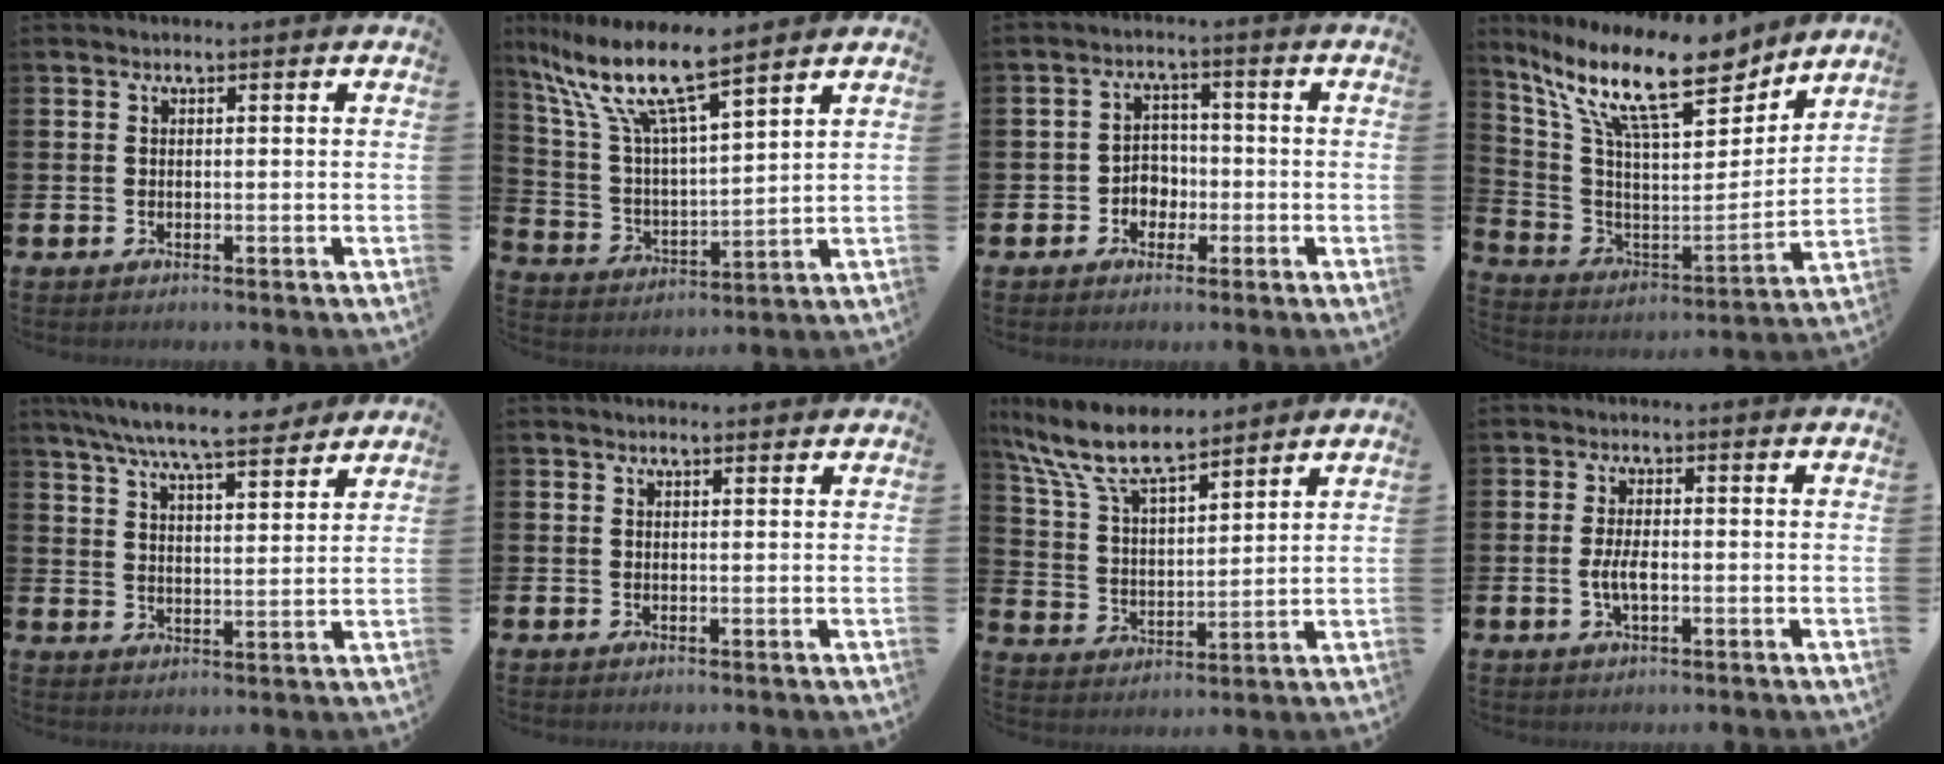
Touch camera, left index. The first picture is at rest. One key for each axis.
{"total": 11.0, "fx": 9.0, "fy": 1.6, "fz": 6.1, "tx": -0.158, "ty": -0.047, "tz": 0.150}
{"total": 3.3, "fx": -1.4, "fy": 2.8, "fz": 1.1, "tx": -0.029, "ty": 0.006, "tz": -0.033}
{"total": 15.4, "fx": 11.8, "fy": 4.1, "fz": 9.1, "tx": -0.205, "ty": -0.069, "tz": 0.200}
{"total": 8.2, "fx": 7.6, "fy": 0.9, "fz": 3.0, "tx": -0.078, "ty": -0.039, "tz": 0.136}
{"total": 0.9, "fx": 0.8, "fy": 0.0, "fz": 0.2, "tx": 0.006, "ty": -0.004, "tz": 0.013}
{"total": 10.0, "fx": 8.6, "fy": 2.7, "fz": 4.2, "tx": -0.125, "ty": -0.037, "tz": 0.157}
{"total": 3.2, "fx": -0.5, "fy": 1.3, "fz": 2.9, "tx": -0.044, "ty": -0.002, "tz": -0.012}